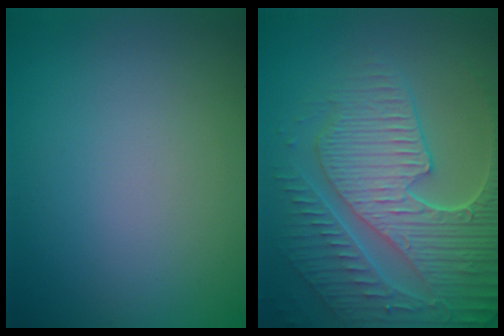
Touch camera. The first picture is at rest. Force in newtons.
{"total": 9.0, "press": 6.4, "slide": 6.3}